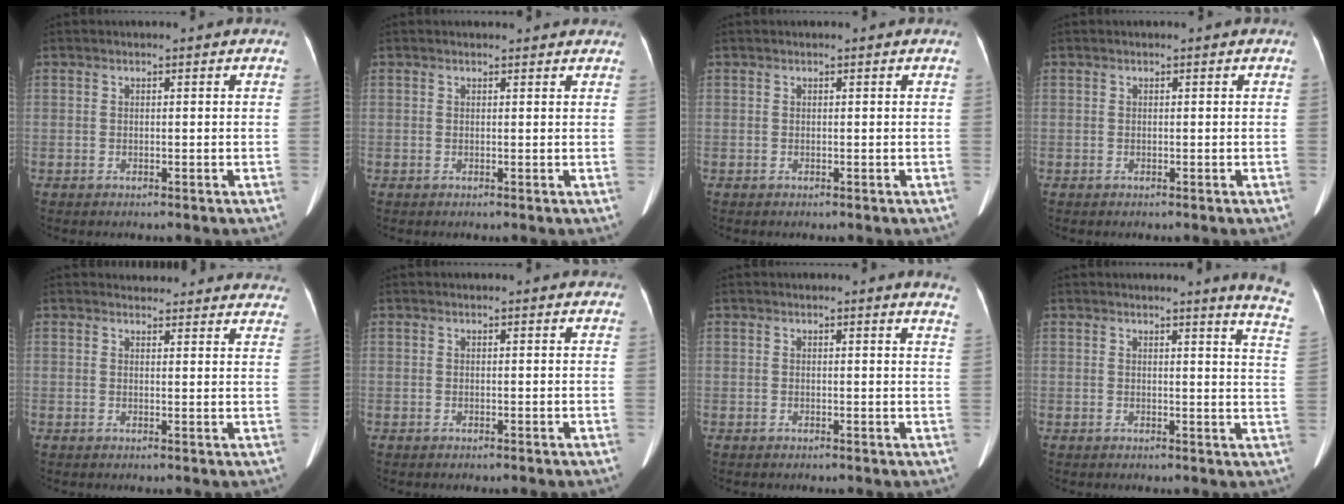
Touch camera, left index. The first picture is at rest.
{"total": 4.0, "force": [3.7, 1.1, 0.9], "torque": [-0.008, 0.013, 0.034]}
{"total": 0.0}
{"total": 0.0}
{"total": 16.8, "force": [16.1, 3.9, 2.7], "torque": [-0.013, -0.027, 0.165]}
{"total": 3.2, "force": [3.0, 1.0, 0.7], "torque": [-0.009, 0.015, 0.023]}
{"total": 4.4, "force": [4.3, -0.1, 1.1], "torque": [-0.011, -0.022, 0.018]}
{"total": 8.1, "force": [7.4, -1.2, 3.0], "torque": [-0.029, -0.075, 0.052]}